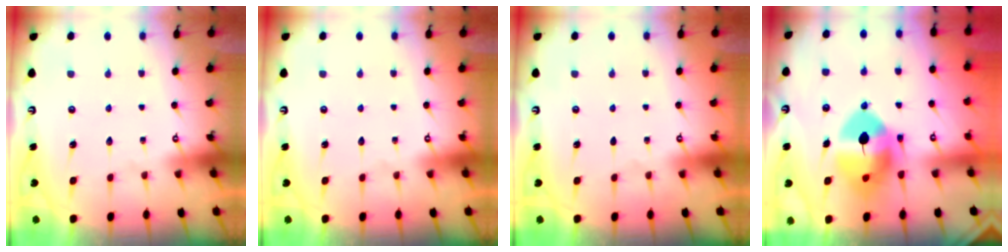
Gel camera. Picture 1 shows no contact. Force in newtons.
{"total": 0.0}
{"total": 0.0}
{"total": 12.9, "press": 12.8, "slide": 1.8}